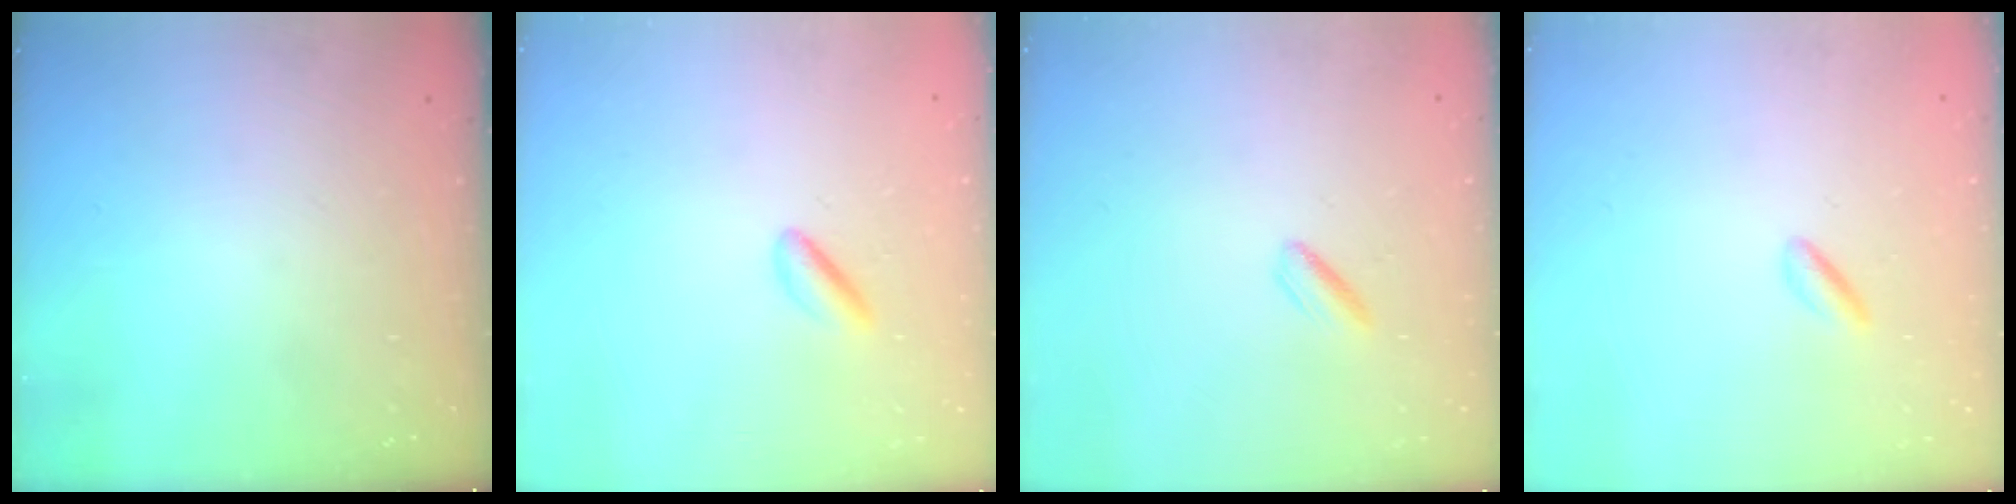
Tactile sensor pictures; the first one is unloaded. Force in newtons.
{"total": 2.5, "press": 2.3, "slide": 1.0}
{"total": 3.0, "press": 2.8, "slide": 1.0}
{"total": 1.5, "press": 1.3, "slide": 0.6}